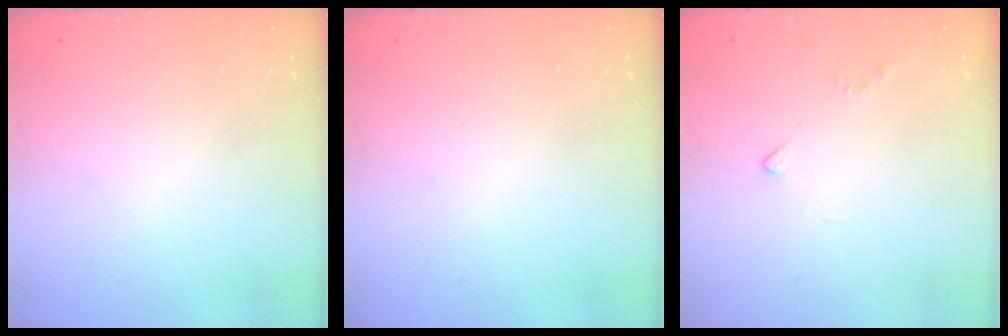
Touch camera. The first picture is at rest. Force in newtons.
{"total": 0.0}
{"total": 2.4, "press": 2.3, "slide": 0.6}